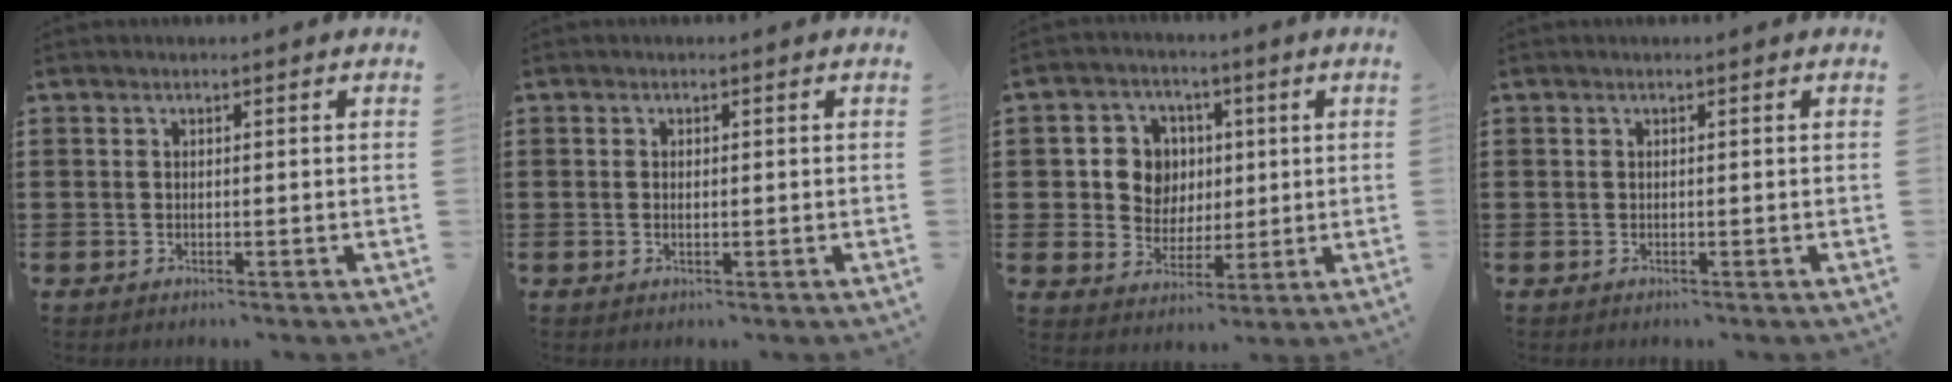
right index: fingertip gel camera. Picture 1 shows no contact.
{"total": 0.9, "force": [0.0, 0.4, 0.8], "torque": [-0.016, 0.001, -0.001]}
{"total": 7.3, "force": [1.1, 6.7, 2.5], "torque": [-0.073, 0.016, 0.020]}
{"total": 0.0}